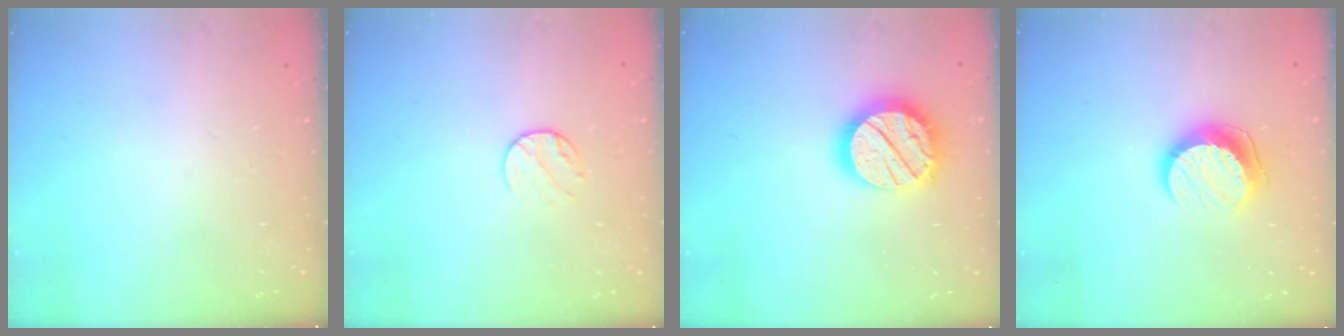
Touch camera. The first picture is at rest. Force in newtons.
{"total": 6.5, "press": 6.5, "slide": 0.6}
{"total": 19.5, "press": 19.5, "slide": 1.5}
{"total": 10.1, "press": 10.1, "slide": 1.0}